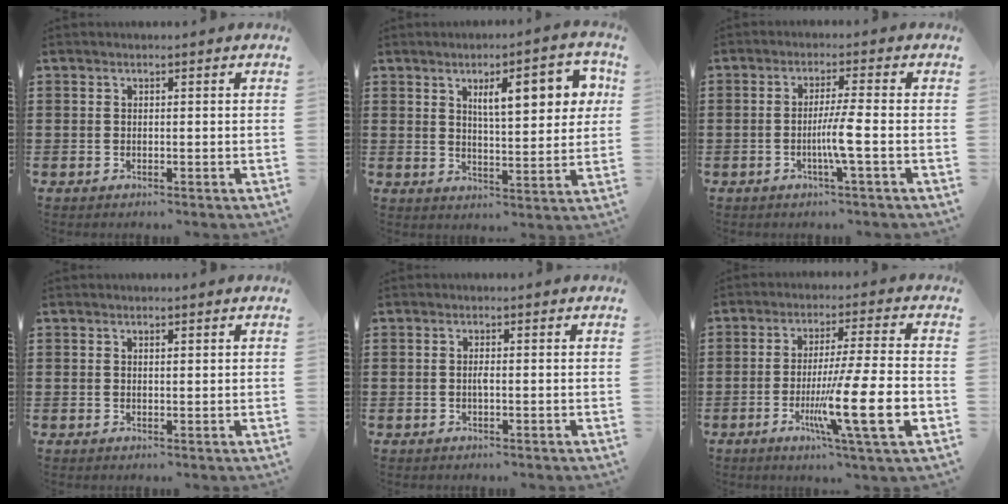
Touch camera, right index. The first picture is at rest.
{"total": 8.9, "force": [3.5, 2.8, 7.7], "torque": [-0.115, -0.004, 0.049]}
{"total": 4.5, "force": [-1.2, -0.6, 4.3], "torque": [-0.083, -0.012, -0.027]}
{"total": 0.5, "force": [0.3, 0.2, 0.4], "torque": [-0.008, 0.003, 0.005]}
{"total": 1.0, "force": [-0.3, 0.0, 1.0], "torque": [-0.027, -0.007, -0.007]}
{"total": 13.7, "force": [-4.1, 0.9, 13.0], "torque": [-0.232, -0.016, -0.075]}